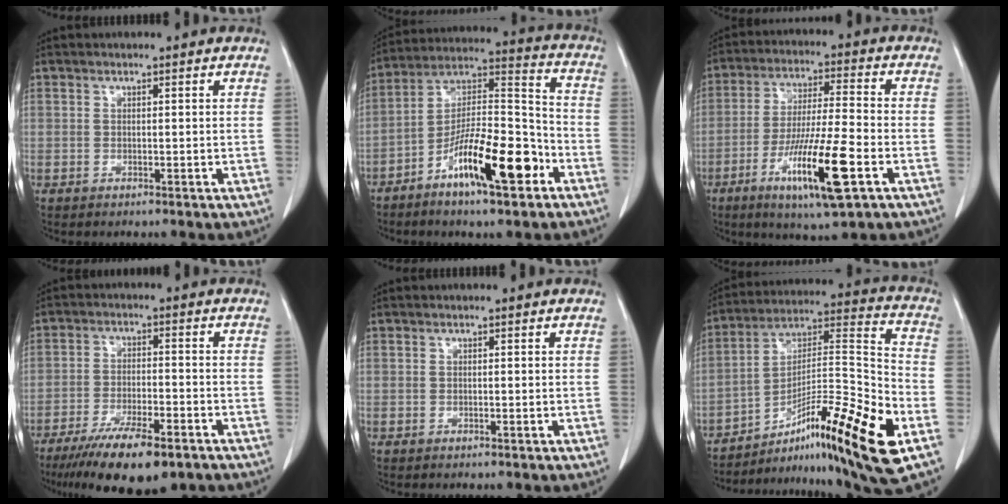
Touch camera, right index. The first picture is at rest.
{"total": 15.9, "force": [-7.9, 3.6, 13.4], "torque": [-0.227, 0.012, -0.131]}
{"total": 14.2, "force": [-5.9, 0.9, 12.9], "torque": [-0.239, -0.022, -0.100]}
{"total": 13.0, "force": [-9.0, 3.1, 8.8], "torque": [-0.146, -0.026, -0.145]}
{"total": 0.0}
{"total": 22.8, "force": [-11.9, 1.0, 19.5], "torque": [-0.285, 0.002, -0.187]}